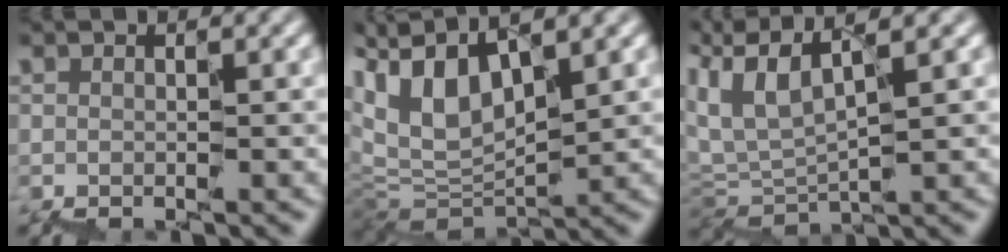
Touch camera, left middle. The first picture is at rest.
{"total": 7.1, "force": [3.1, 3.8, 5.1], "torque": [-0.115, 0.026, 0.053]}
{"total": 4.9, "force": [3.5, 1.8, 3.0], "torque": [-0.086, 0.025, 0.066]}